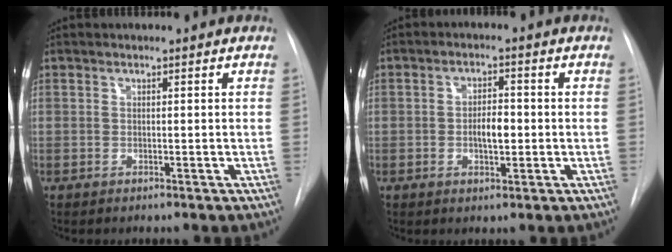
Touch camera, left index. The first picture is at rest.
{"total": 3.9, "force": [-1.4, 1.5, 3.3], "torque": [-0.054, -0.003, -0.019]}